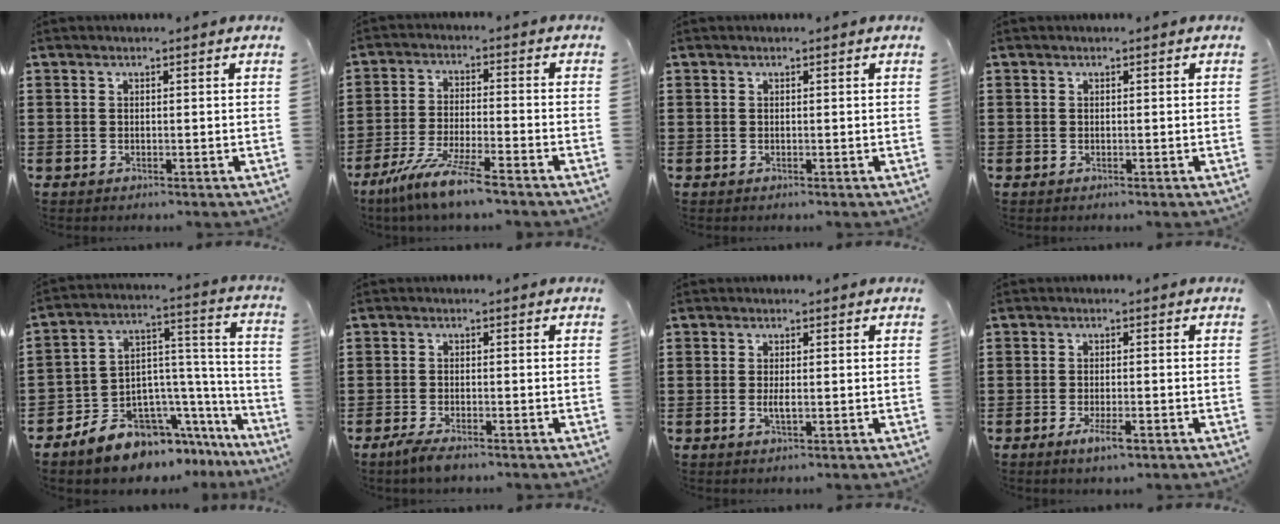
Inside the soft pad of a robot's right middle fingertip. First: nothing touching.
{"total": 8.1, "force": [-6.6, -0.3, 4.7], "torque": [-0.097, -0.014, -0.127]}
{"total": 0.0}
{"total": 0.0}
{"total": 8.8, "force": [-7.5, 4.2, 1.4], "torque": [-0.046, 0.002, -0.145]}
{"total": 2.2, "force": [-1.7, 0.4, 1.4], "torque": [-0.041, -0.005, -0.035]}
{"total": 1.8, "force": [-0.2, 0.5, 1.7], "torque": [-0.032, -0.001, -0.003]}
{"total": 3.2, "force": [-1.6, 0.9, 2.6], "torque": [-0.048, -0.003, -0.029]}